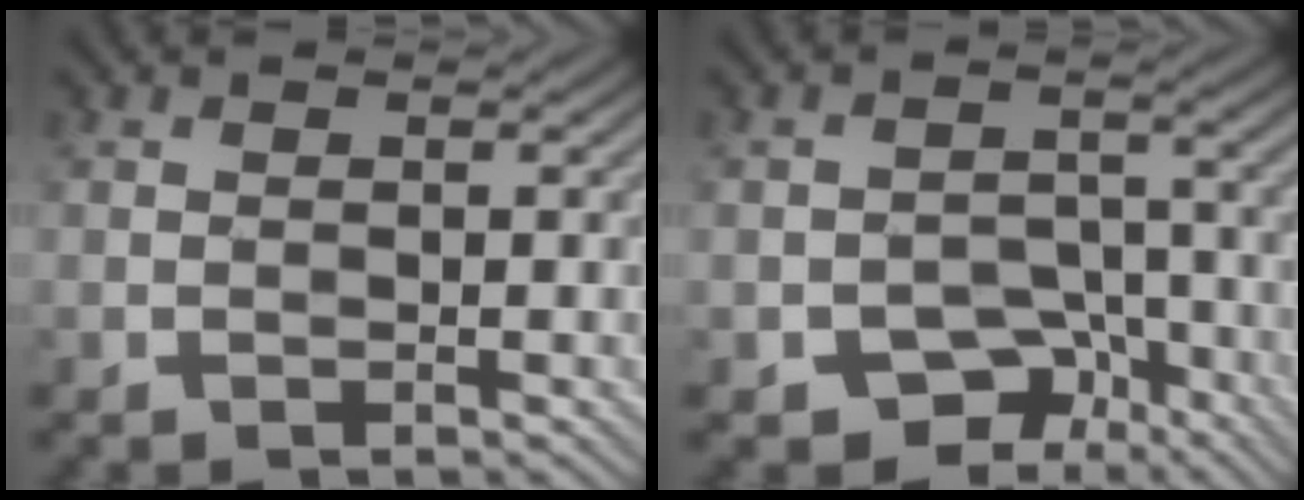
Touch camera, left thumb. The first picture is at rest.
{"total": 6.6, "force": [-4.2, 4.3, 2.6], "torque": [-0.035, -0.001, -0.070]}